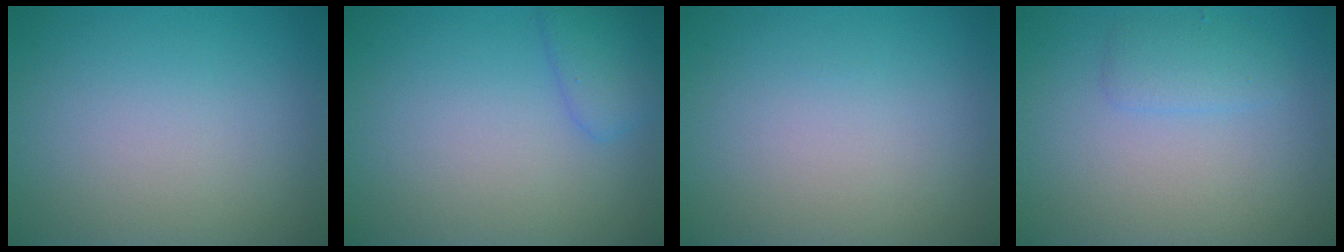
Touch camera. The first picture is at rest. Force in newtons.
{"total": 2.3, "press": 2.2, "slide": 0.2}
{"total": 0.0}
{"total": 1.6, "press": 1.6, "slide": 0.0}